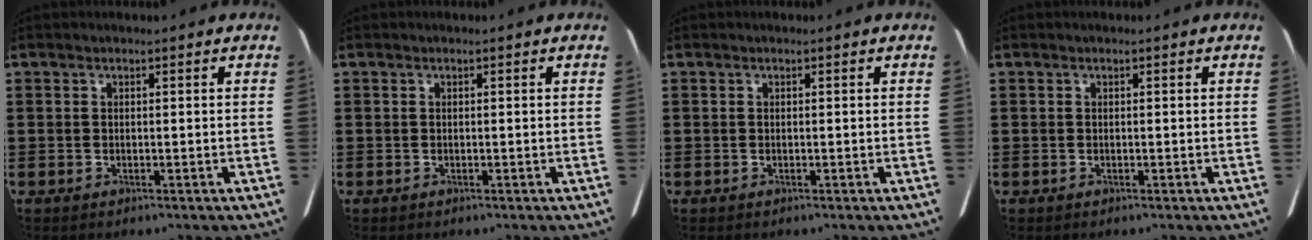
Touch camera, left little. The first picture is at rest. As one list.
[{"total": 0.0}, {"total": 0.0}, {"total": 0.0}]